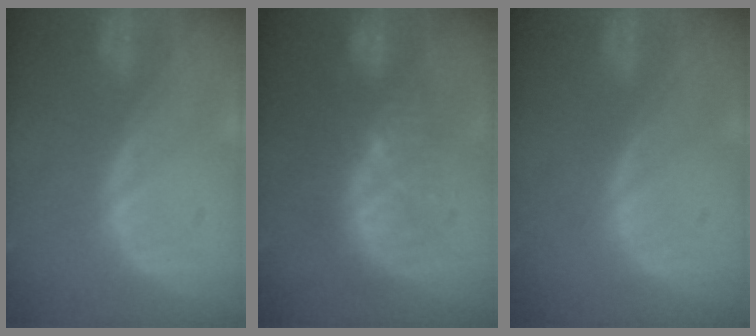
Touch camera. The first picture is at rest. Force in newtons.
{"total": 9.2, "press": 8.6, "slide": 3.2}
{"total": 0.0}